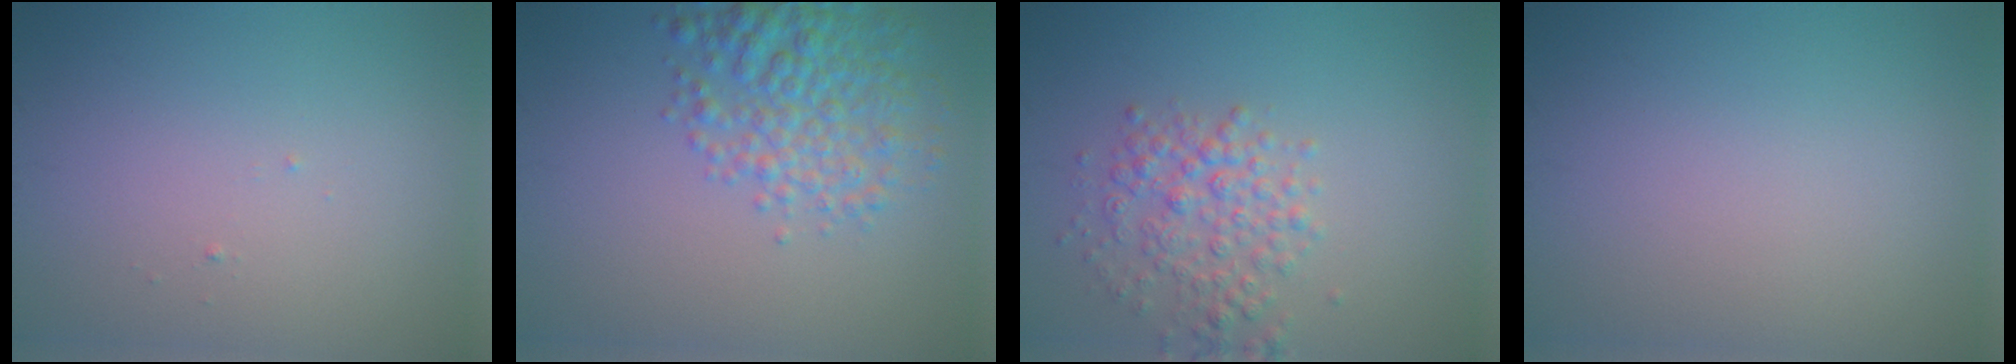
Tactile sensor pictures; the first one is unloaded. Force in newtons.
{"total": 5.0, "press": 5.0, "slide": 0.2}
{"total": 3.4, "press": 3.4, "slide": 0.1}
{"total": 0.0}